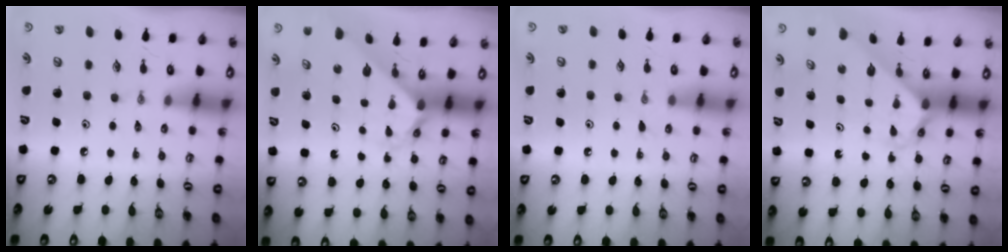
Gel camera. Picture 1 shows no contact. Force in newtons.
{"total": 2.1, "press": 2.1, "slide": 0.1}
{"total": 3.3, "press": 3.2, "slide": 0.3}
{"total": 2.7, "press": 2.7, "slide": 0.1}